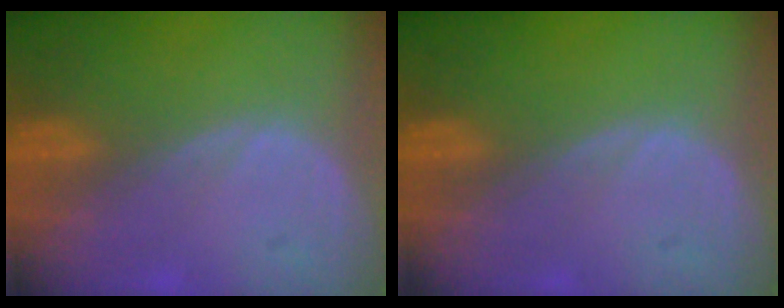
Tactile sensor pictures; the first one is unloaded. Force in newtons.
{"total": 0.0}